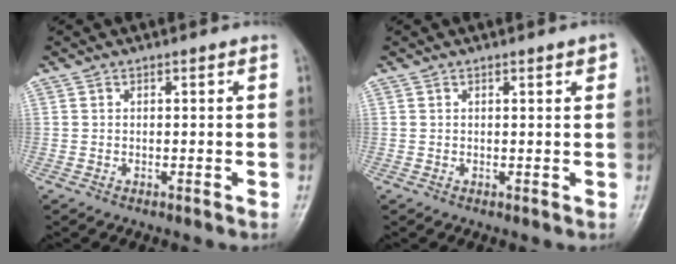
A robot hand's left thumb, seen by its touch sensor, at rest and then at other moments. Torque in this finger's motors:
{"motor_torque": [-0.02, 0.04, -0.08, 0.01, 0.05]}